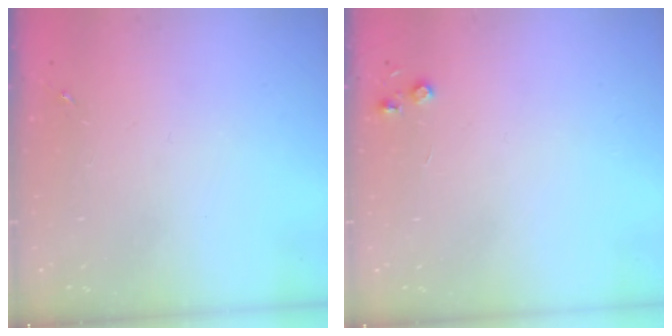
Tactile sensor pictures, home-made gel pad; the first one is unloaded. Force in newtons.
{"total": 3.8, "press": 3.7, "slide": 0.5}